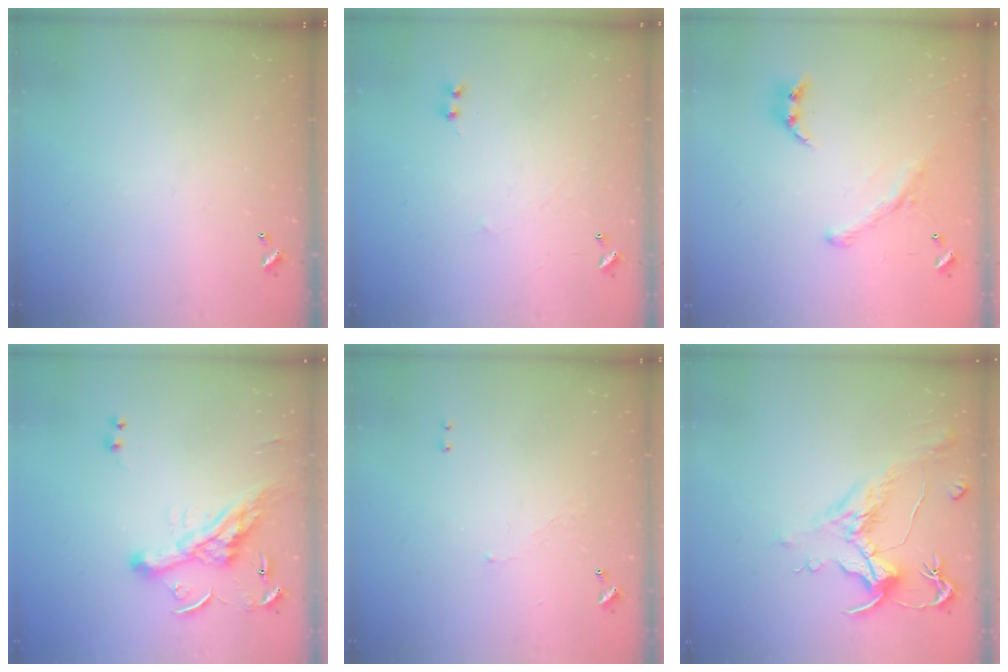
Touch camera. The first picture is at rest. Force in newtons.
{"total": 1.1, "press": 0.9, "slide": 0.6}
{"total": 2.0, "press": 1.5, "slide": 1.2}
{"total": 8.5, "press": 8.4, "slide": 1.3}
{"total": 1.3, "press": 1.2, "slide": 0.5}
{"total": 1.6, "press": 0.6, "slide": 1.4}